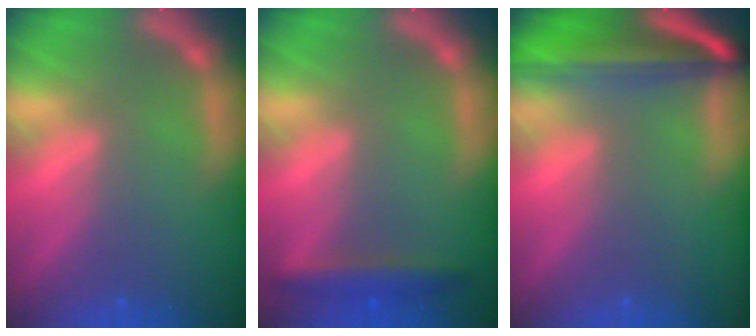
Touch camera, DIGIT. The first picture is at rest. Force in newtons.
{"total": 2.9}
{"total": 9.5}